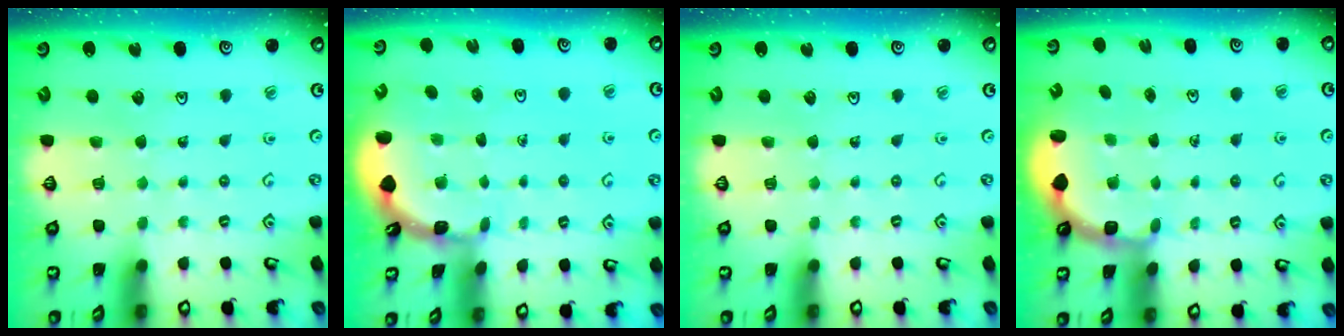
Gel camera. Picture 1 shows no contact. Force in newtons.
{"total": 1.6, "press": 1.6, "slide": 0.3}
{"total": 0.0}
{"total": 2.9, "press": 1.9, "slide": 2.2}